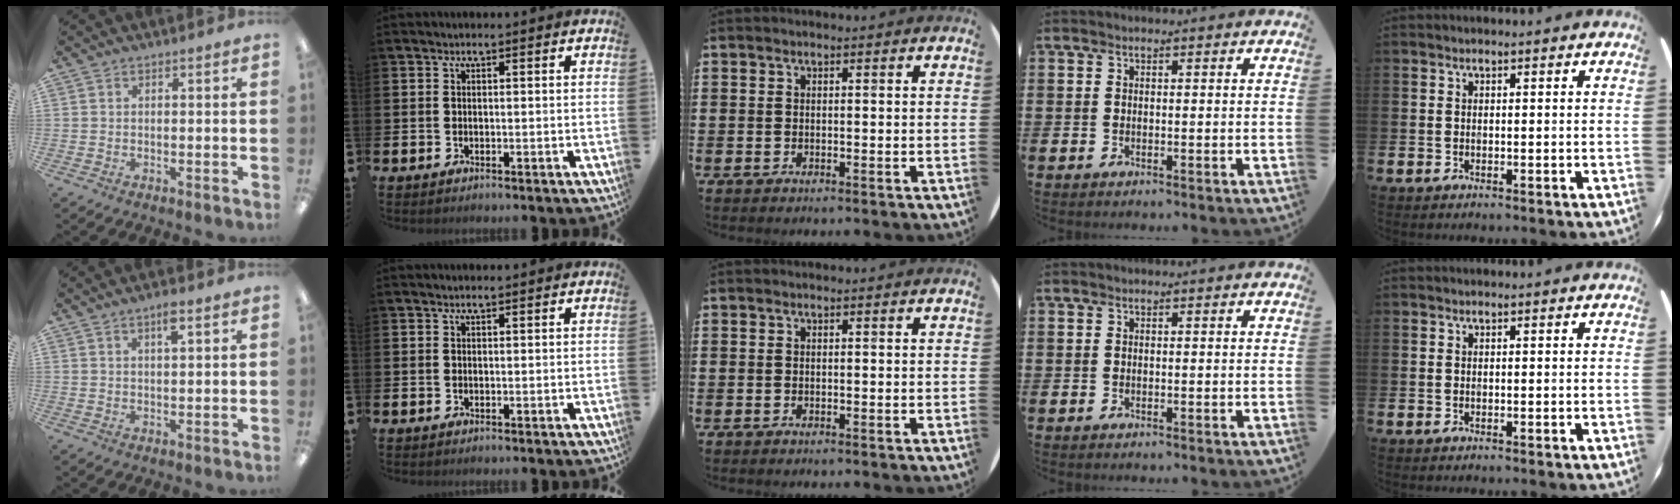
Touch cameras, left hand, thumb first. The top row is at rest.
{"thumb": {"total": 2.7, "force": [1.7, 0.7, 1.9], "torque": [-0.026, -0.003, 0.025]}, "index": {"total": 0.5, "force": [0.5, 0.0, 0.2], "torque": [0.001, -0.002, 0.008]}}